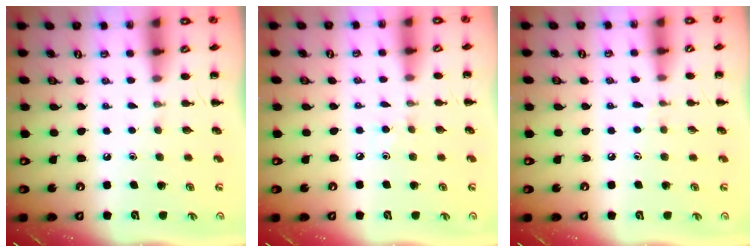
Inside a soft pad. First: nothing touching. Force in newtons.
{"total": 2.5, "press": 2.3, "slide": 0.9}
{"total": 4.3, "press": 3.9, "slide": 1.7}